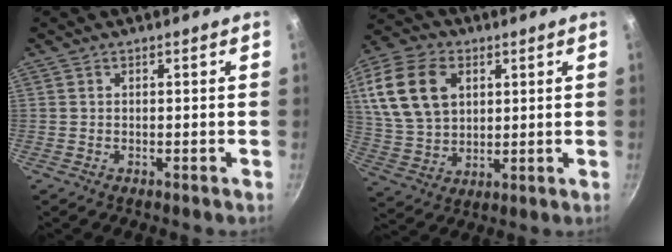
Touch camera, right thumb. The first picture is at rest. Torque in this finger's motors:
{"motor_torque": [-0.75, 1.32, 1.03, 0.12, 0.16]}